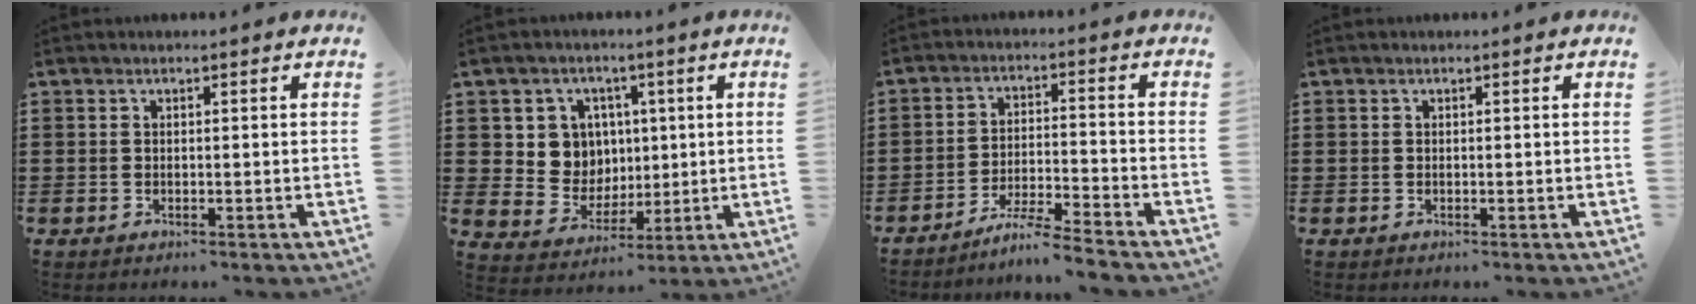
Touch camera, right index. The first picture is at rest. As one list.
[{"total": 7.6, "force": [2.1, 7.2, 1.6], "torque": [-0.062, 0.007, 0.043]}, {"total": 5.5, "force": [-5.1, -0.7, 1.9], "torque": [-0.047, -0.015, -0.103]}, {"total": 0.0}]